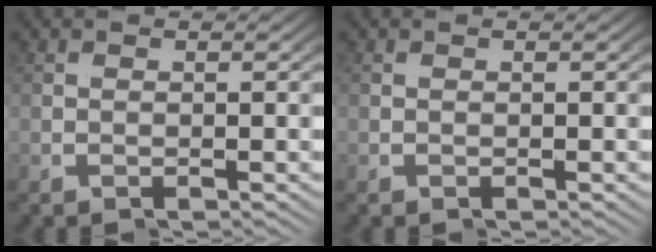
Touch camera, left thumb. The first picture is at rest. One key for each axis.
{"total": 0.0}